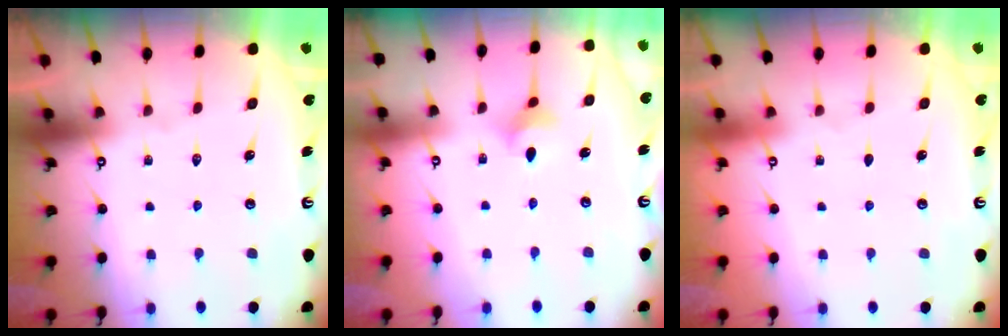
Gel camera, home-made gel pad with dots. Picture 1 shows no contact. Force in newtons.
{"total": 3.1, "press": 3.1, "slide": 0.4}
{"total": 0.0}